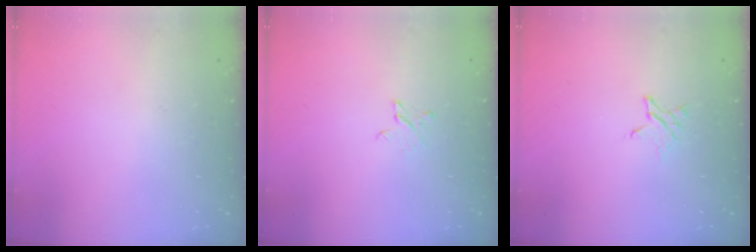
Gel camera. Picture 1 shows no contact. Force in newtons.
{"total": 2.9, "press": 2.9, "slide": 0.2}
{"total": 2.4, "press": 2.4, "slide": 0.2}